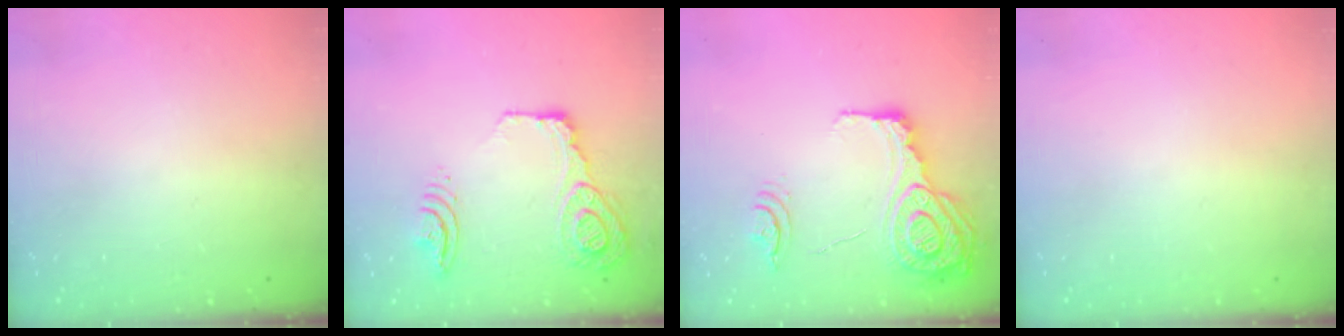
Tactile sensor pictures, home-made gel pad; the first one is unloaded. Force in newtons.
{"total": 30.8, "press": 21.2, "slide": 22.4}
{"total": 16.0, "press": 15.9, "slide": 1.2}
{"total": 0.0}